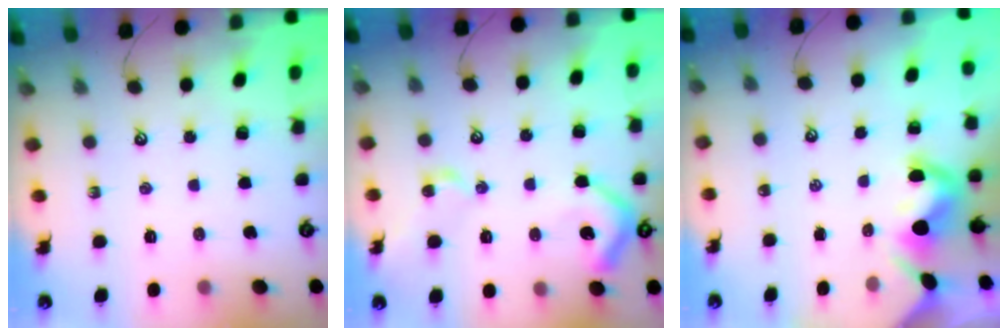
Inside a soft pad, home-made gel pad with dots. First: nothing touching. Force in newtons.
{"total": 9.3, "press": 9.2, "slide": 1.2}
{"total": 2.9, "press": 2.9, "slide": 0.4}